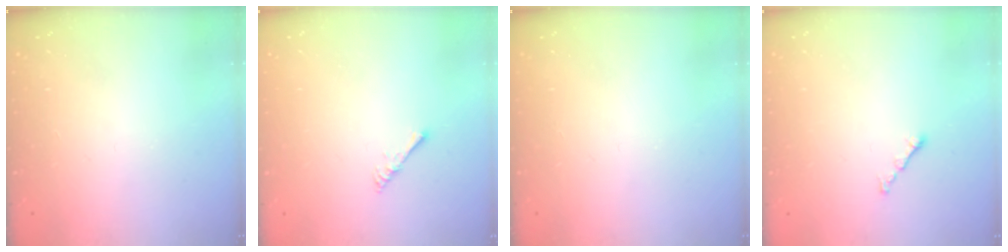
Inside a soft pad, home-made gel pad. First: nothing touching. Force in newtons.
{"total": 1.7, "press": 1.6, "slide": 0.4}
{"total": 0.0}
{"total": 0.8, "press": 0.7, "slide": 0.4}